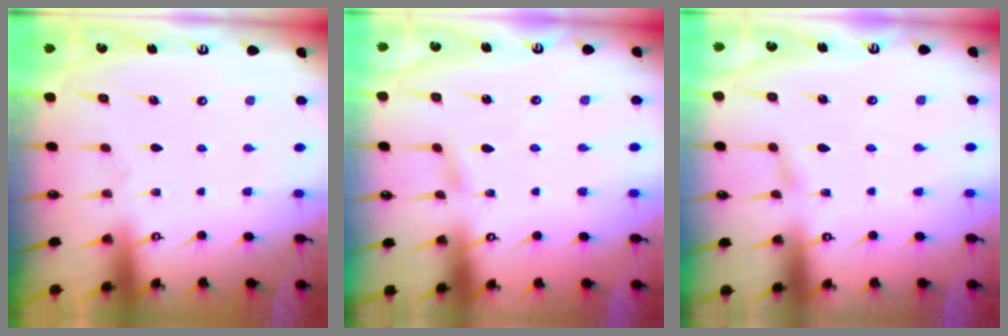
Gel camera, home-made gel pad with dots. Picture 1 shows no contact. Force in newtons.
{"total": 2.5, "press": 2.5, "slide": 0.3}
{"total": 1.6, "press": 1.6, "slide": 0.2}